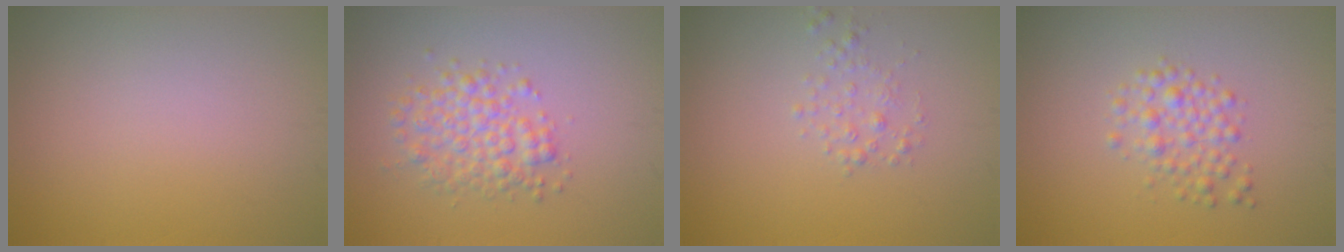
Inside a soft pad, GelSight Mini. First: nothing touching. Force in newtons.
{"total": 3.8, "press": 3.8, "slide": 0.1}
{"total": 1.4, "press": 1.4, "slide": 0.0}
{"total": 2.6, "press": 2.6, "slide": 0.1}